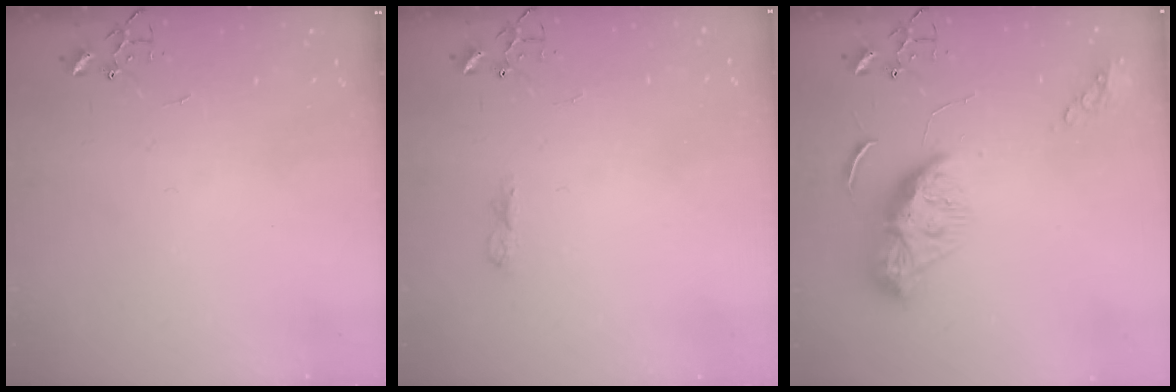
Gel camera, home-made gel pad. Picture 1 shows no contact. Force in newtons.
{"total": 6.2, "press": 6.2, "slide": 0.8}
{"total": 9.9, "press": 9.8, "slide": 1.1}